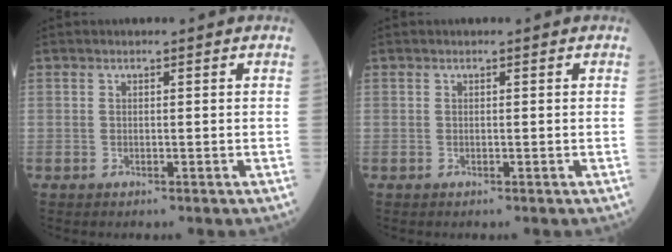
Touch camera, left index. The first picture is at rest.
{"total": 0.0}